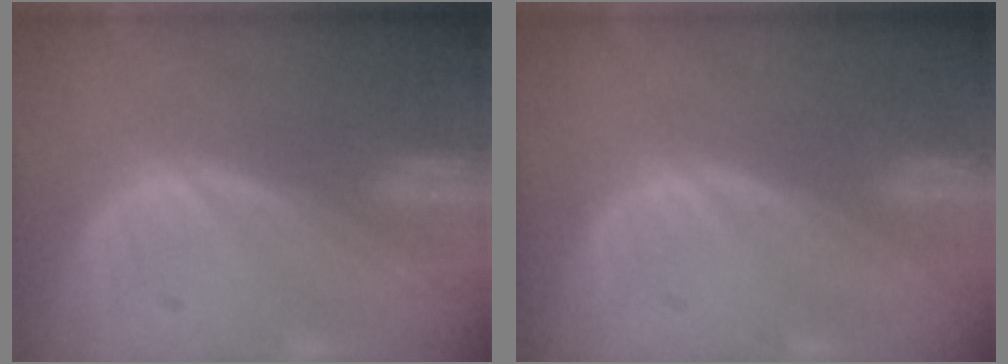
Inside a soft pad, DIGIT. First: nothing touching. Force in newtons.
{"total": 0.0}